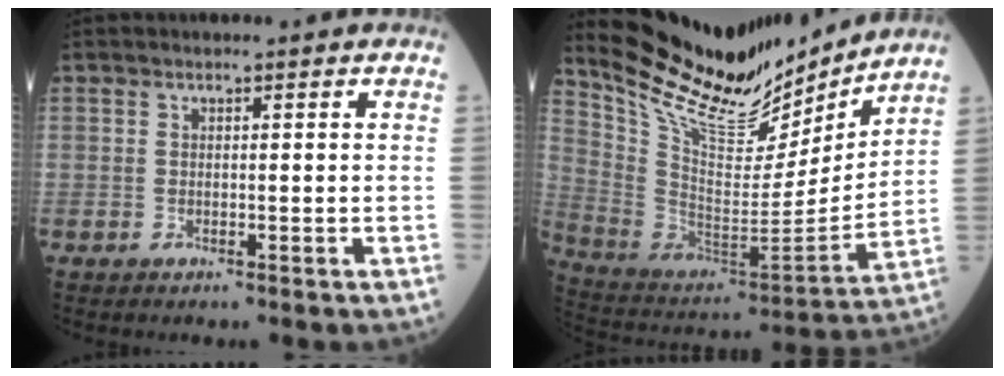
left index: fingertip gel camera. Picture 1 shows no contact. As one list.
[{"total": 20.3, "force": [18.1, 4.6, 7.8], "torque": [-0.152, -0.037, 0.307]}]